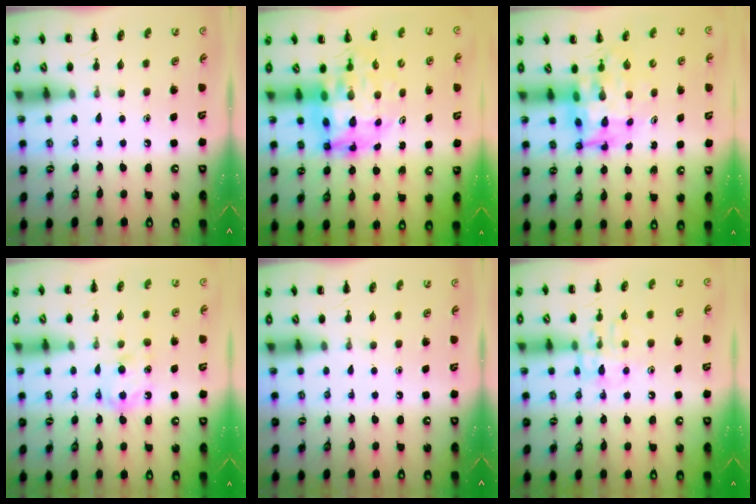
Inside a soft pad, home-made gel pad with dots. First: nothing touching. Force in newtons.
{"total": 13.8, "press": 13.2, "slide": 4.1}
{"total": 7.2, "press": 6.8, "slide": 2.3}
{"total": 6.9, "press": 6.9, "slide": 0.7}
{"total": 0.0}
{"total": 10.0, "press": 10.0, "slide": 0.6}